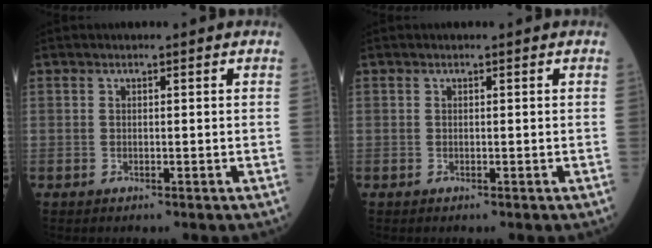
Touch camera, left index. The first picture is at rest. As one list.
[{"total": 0.0}]